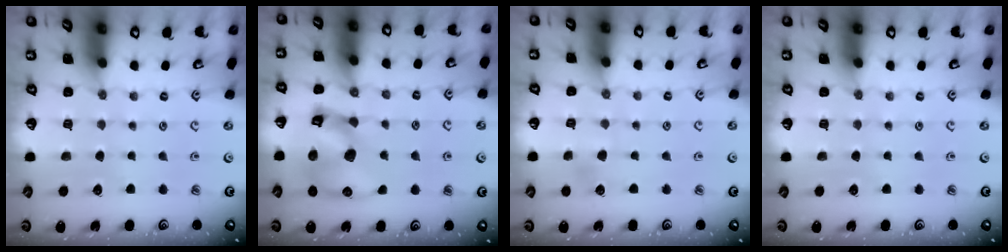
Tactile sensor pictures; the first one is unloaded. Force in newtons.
{"total": 12.8, "press": 12.7, "slide": 1.8}
{"total": 2.3, "press": 2.3, "slide": 0.2}
{"total": 0.0}